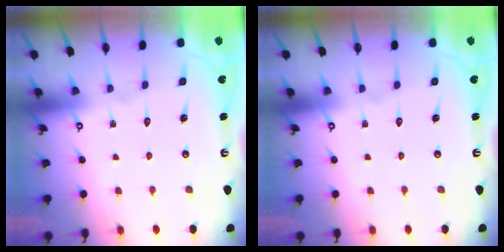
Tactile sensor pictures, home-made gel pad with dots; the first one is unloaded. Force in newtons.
{"total": 0.0}